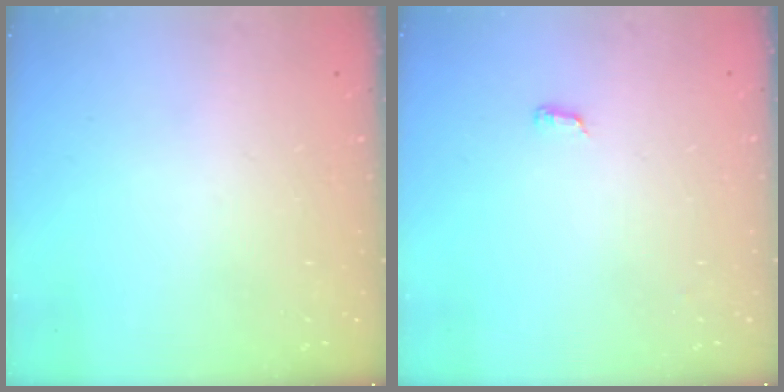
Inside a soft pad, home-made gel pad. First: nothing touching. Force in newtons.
{"total": 6.4, "press": 3.8, "slide": 5.1}